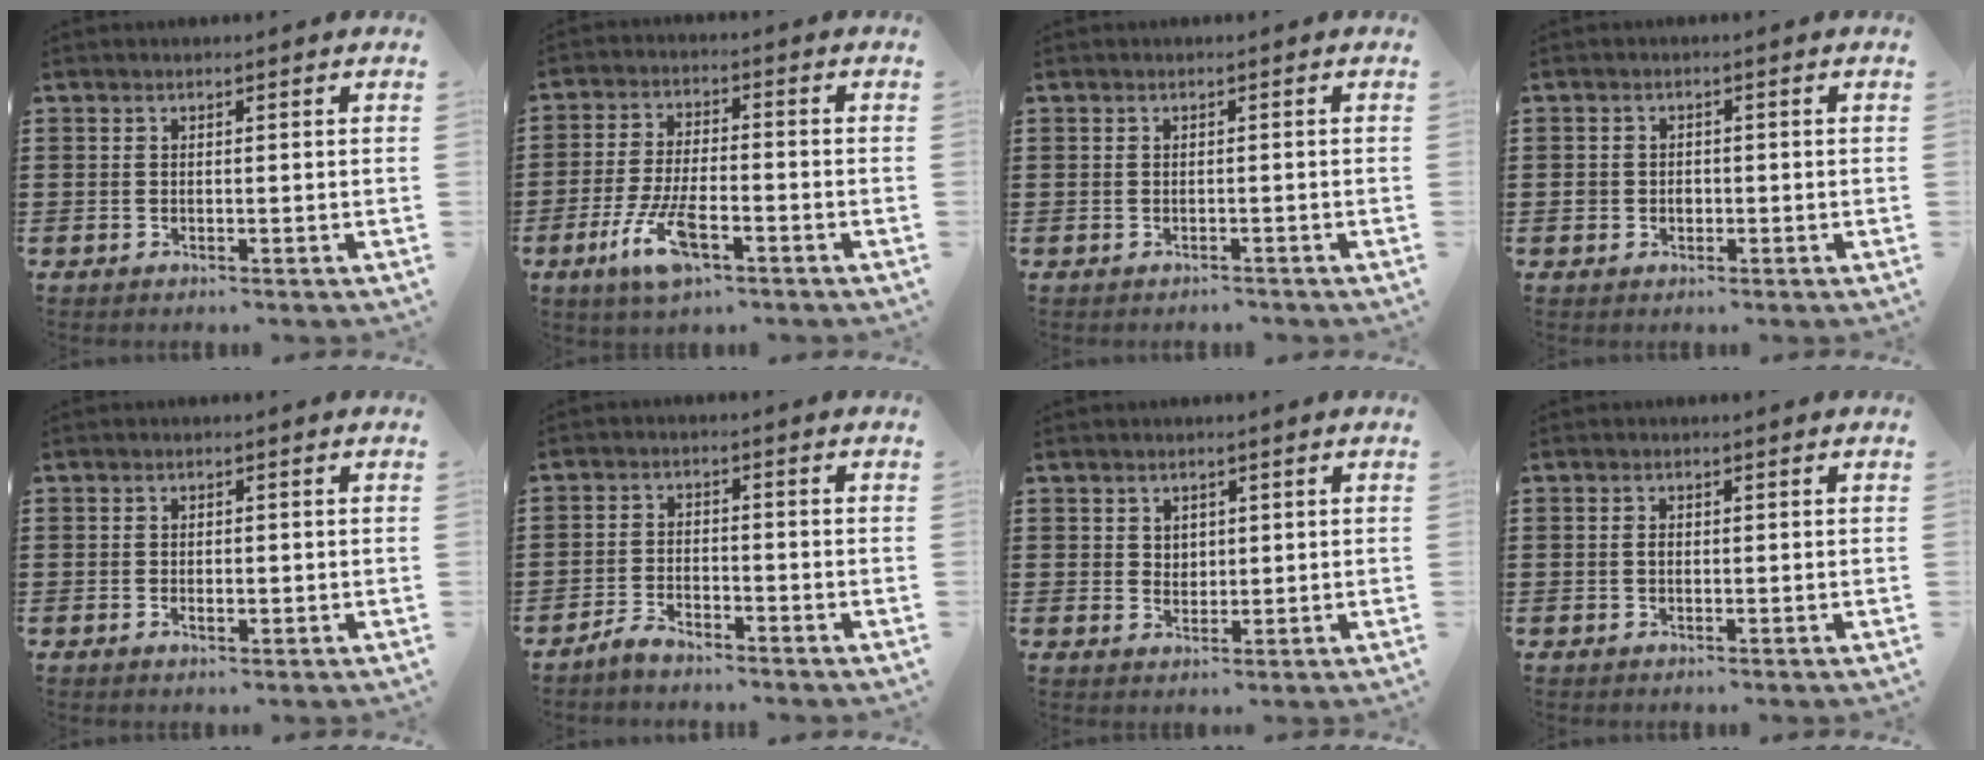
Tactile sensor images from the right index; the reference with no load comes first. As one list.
[{"total": 8.7, "force": [-4.1, 3.0, 7.1], "torque": [-0.159, -0.009, -0.075]}, {"total": 0.7, "force": [-0.7, 0.3, -0.1], "torque": [-0.001, 0.001, -0.015]}, {"total": 1.7, "force": [-0.4, 1.5, 0.7], "torque": [-0.017, 0.005, -0.009]}, {"total": 1.5, "force": [-0.3, 0.7, 1.2], "torque": [-0.023, 0.001, -0.006]}, {"total": 2.7, "force": [-2.6, 0.6, 0.6], "torque": [-0.022, 0.005, -0.055]}, {"total": 1.9, "force": [1.0, 1.6, 0.3], "torque": [-0.013, 0.006, 0.019]}, {"total": 0.9, "force": [-0.1, 0.5, 0.7], "torque": [-0.017, 0.000, -0.002]}]